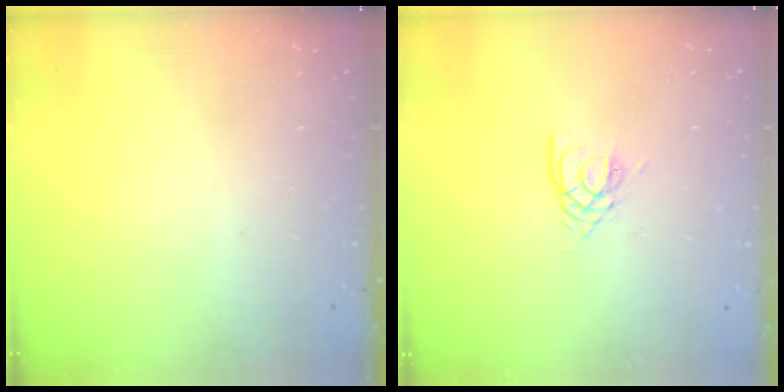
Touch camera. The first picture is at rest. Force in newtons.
{"total": 2.5, "press": 2.4, "slide": 0.4}